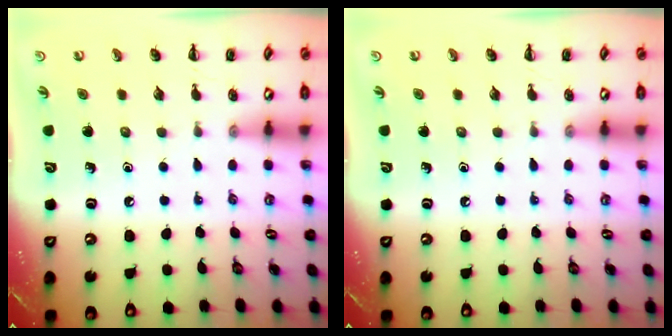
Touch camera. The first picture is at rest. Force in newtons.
{"total": 0.0}